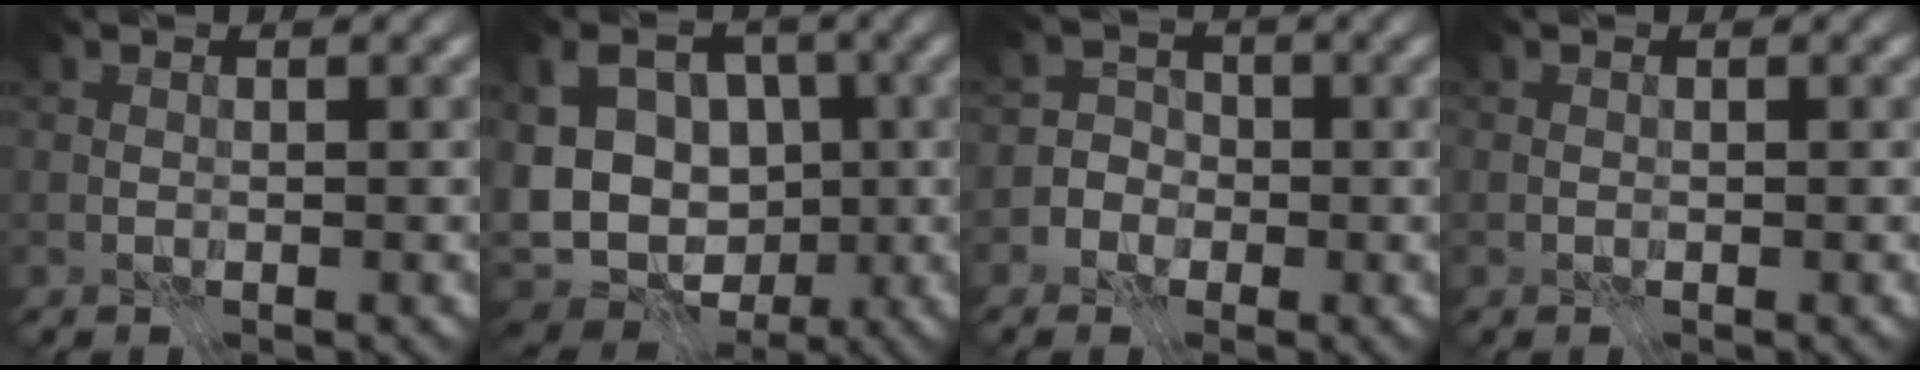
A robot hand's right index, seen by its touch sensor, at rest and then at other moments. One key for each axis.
{"total": 12.5, "fx": -1.3, "fy": 9.2, "fz": 8.3, "tx": -0.105, "ty": 0.019, "tz": -0.036}
{"total": 3.9, "fx": -1.9, "fy": 3.3, "fz": 0.4, "tx": 0.026, "ty": 0.012, "tz": -0.059}
{"total": 0.0}